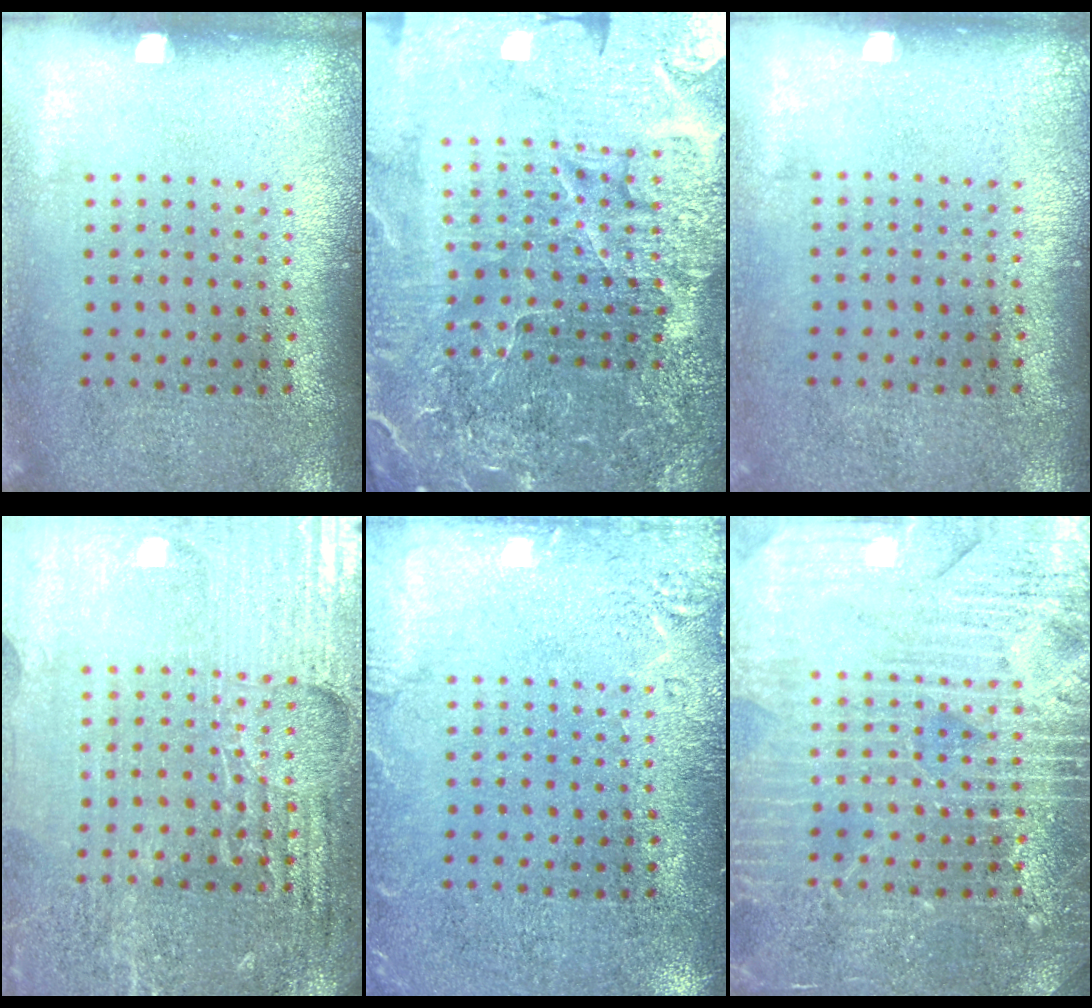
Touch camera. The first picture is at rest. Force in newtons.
{"total": 6.6, "press": 5.9, "slide": 3.1}
{"total": 0.0}
{"total": 4.9, "press": 4.6, "slide": 1.7}
{"total": 2.2, "press": 2.2, "slide": 0.4}
{"total": 4.0, "press": 4.0, "slide": 0.6}